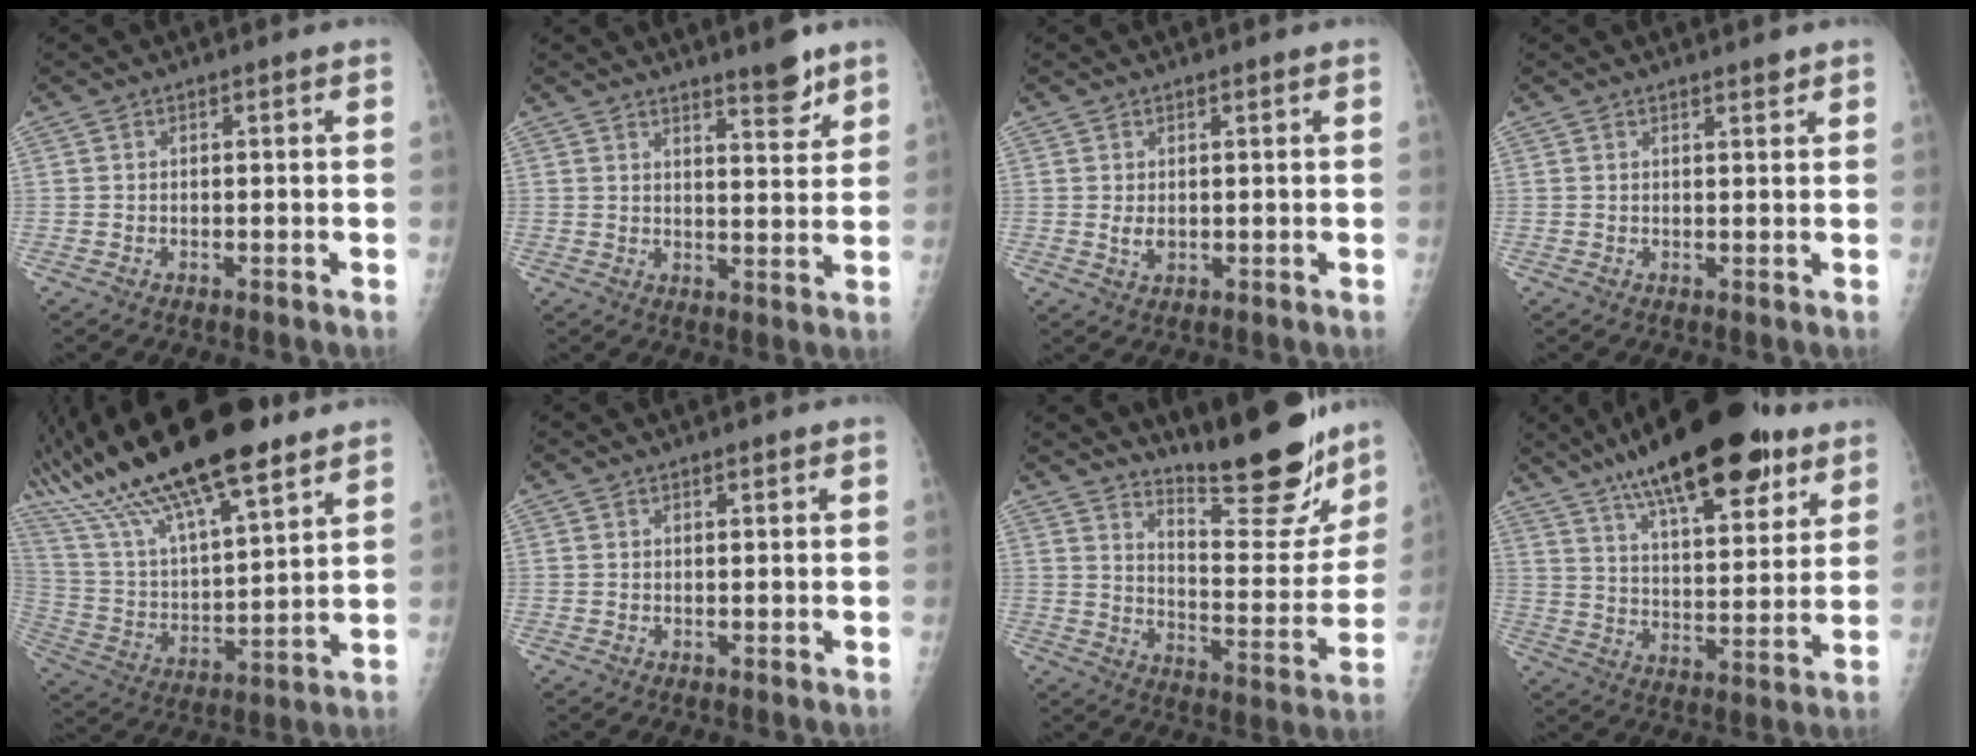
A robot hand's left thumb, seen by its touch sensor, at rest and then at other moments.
{"total": 6.2, "force": [4.8, 1.1, 3.7], "torque": [-0.040, -0.039, 0.070]}
{"total": 2.5, "force": [0.7, 1.3, 2.0], "torque": [-0.029, -0.009, 0.018]}
{"total": 1.5, "force": [1.3, 0.2, 0.8], "torque": [-0.008, -0.010, 0.020]}
{"total": 27.0, "force": [18.3, 7.8, 18.2], "torque": [-0.323, -0.025, 0.321]}
{"total": 0.9, "force": [0.7, 0.1, 0.5], "torque": [-0.006, -0.003, 0.012]}
{"total": 19.7, "force": [16.5, 4.2, 9.8], "torque": [-0.103, -0.130, 0.239]}
{"total": 25.4, "force": [16.4, 8.6, 17.3], "torque": [-0.246, -0.039, 0.257]}